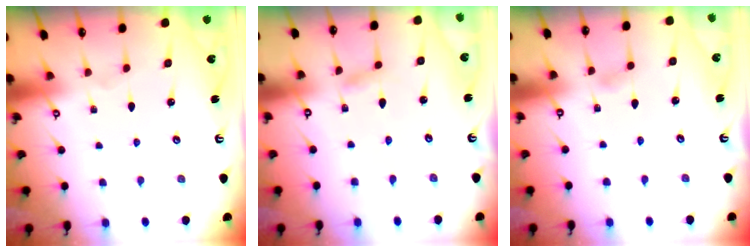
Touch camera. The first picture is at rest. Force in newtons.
{"total": 1.1, "press": 1.1, "slide": 0.1}
{"total": 2.3, "press": 2.3, "slide": 0.3}